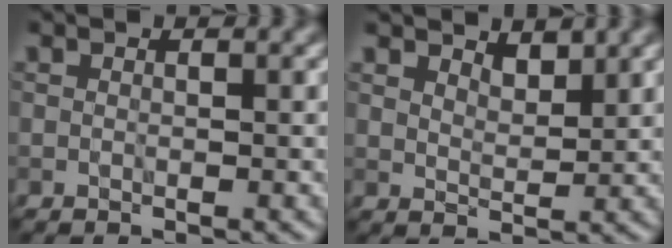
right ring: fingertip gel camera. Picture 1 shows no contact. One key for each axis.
{"total": 2.3, "fx": 2.1, "fy": 0.8, "fz": 0.6, "tx": -0.017, "ty": 0.000, "tz": 0.033}